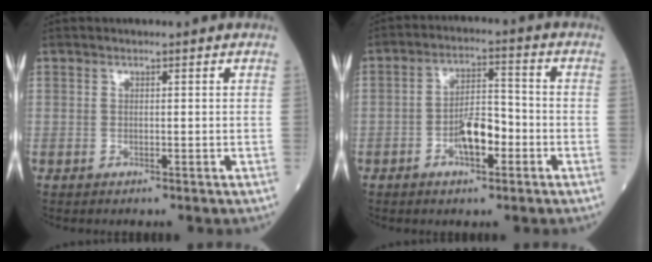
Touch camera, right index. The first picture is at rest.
{"total": 6.6, "force": [-2.5, 2.3, 5.7], "torque": [-0.105, 0.011, -0.043]}